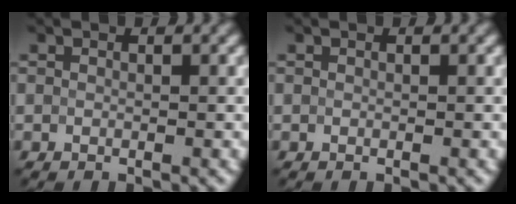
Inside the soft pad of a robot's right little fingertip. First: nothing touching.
{"total": 0.0}